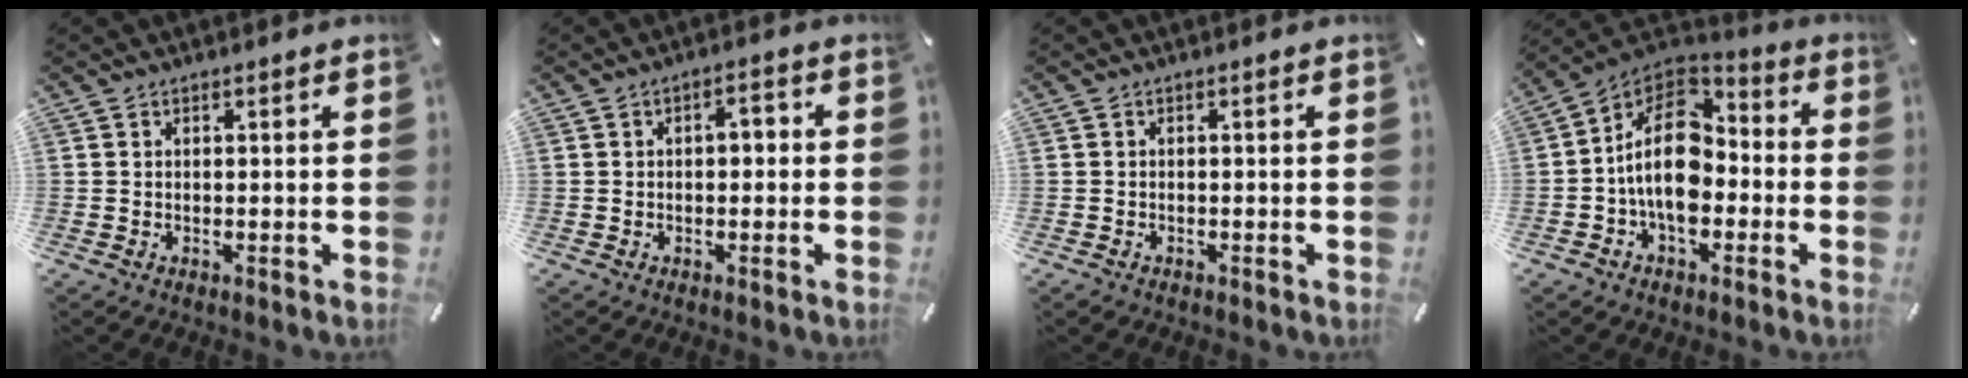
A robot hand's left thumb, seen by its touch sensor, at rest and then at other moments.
{"total": 3.2, "force": [-0.6, 1.8, 2.5], "torque": [-0.041, 0.012, -0.017]}
{"total": 0.6, "force": [-0.4, 0.4, 0.1], "torque": [-0.002, 0.003, -0.011]}
{"total": 16.0, "force": [-2.4, 10.9, 11.4], "torque": [-0.214, 0.013, -0.049]}